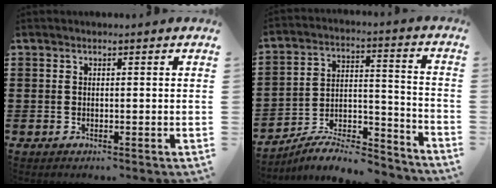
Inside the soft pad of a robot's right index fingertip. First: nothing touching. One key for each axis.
{"total": 8.4, "fx": -7.5, "fy": 2.0, "fz": 3.0, "tx": -0.040, "ty": 0.022, "tz": -0.142}